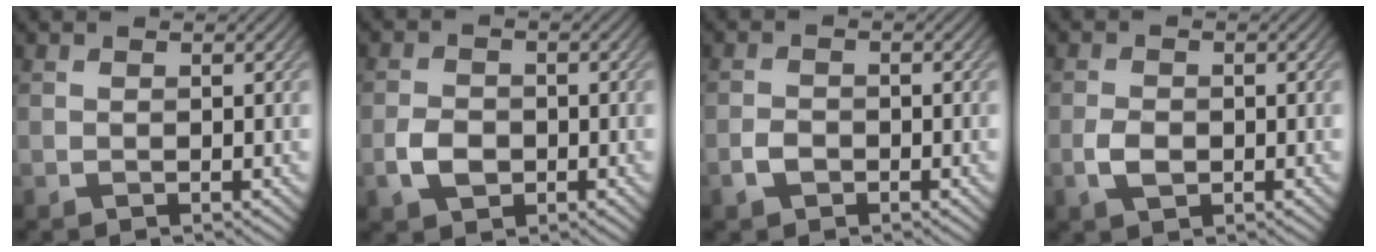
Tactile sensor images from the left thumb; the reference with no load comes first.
{"total": 3.4, "force": [-1.2, 2.5, 2.1], "torque": [-0.047, -0.003, -0.027]}
{"total": 2.1, "force": [-1.1, 1.4, 1.1], "torque": [-0.024, 0.000, -0.025]}
{"total": 2.6, "force": [-0.8, 1.7, 1.8], "torque": [-0.039, -0.002, -0.017]}